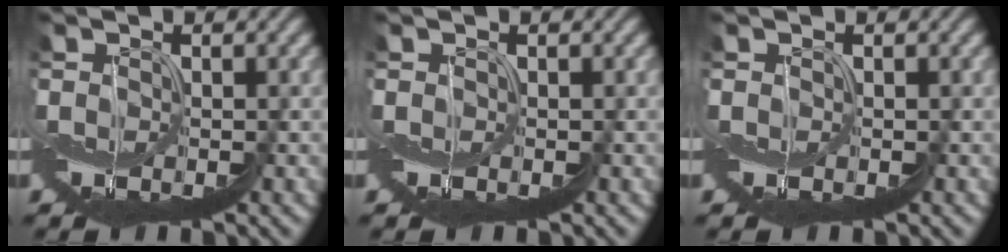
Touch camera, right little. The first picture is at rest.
{"total": 0.0}
{"total": 0.0}